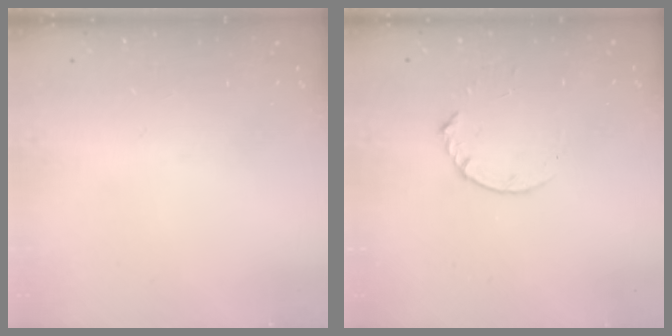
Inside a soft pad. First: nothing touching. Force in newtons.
{"total": 4.2, "press": 4.2, "slide": 0.5}